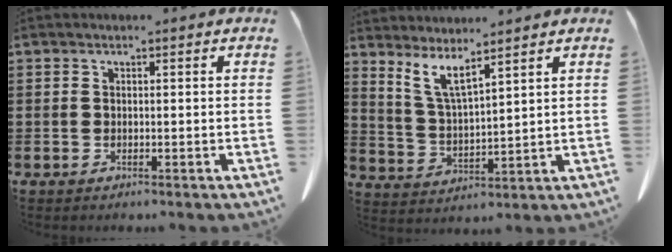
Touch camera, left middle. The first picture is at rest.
{"total": 5.1, "force": [4.1, 0.1, 3.1], "torque": [-0.074, -0.024, 0.071]}